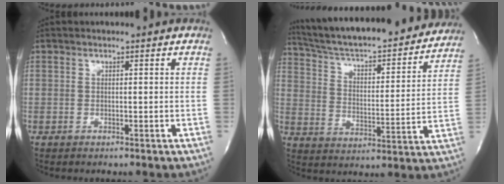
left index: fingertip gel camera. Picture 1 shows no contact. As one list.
[{"total": 27.5, "force": [24.8, 4.4, 11.0], "torque": [-0.187, -0.022, 0.343]}]